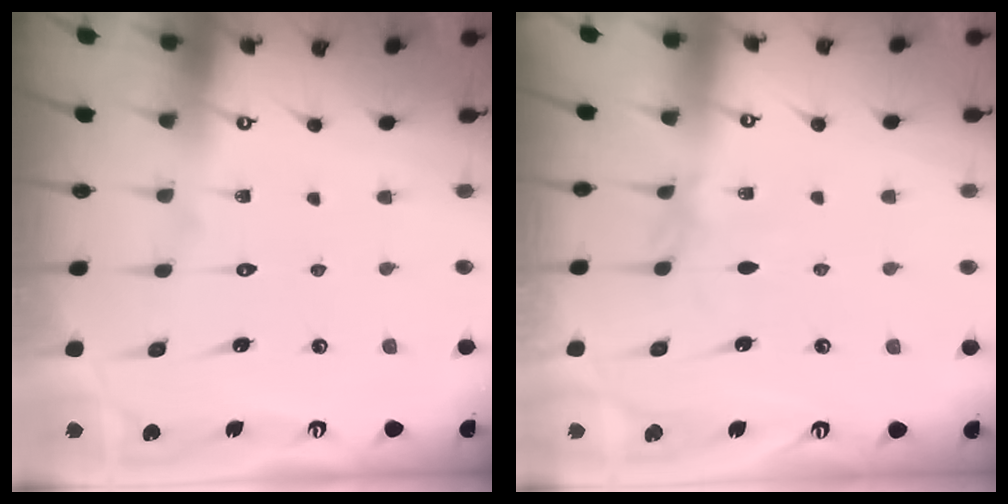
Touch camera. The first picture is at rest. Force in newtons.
{"total": 2.9, "press": 2.9, "slide": 0.5}